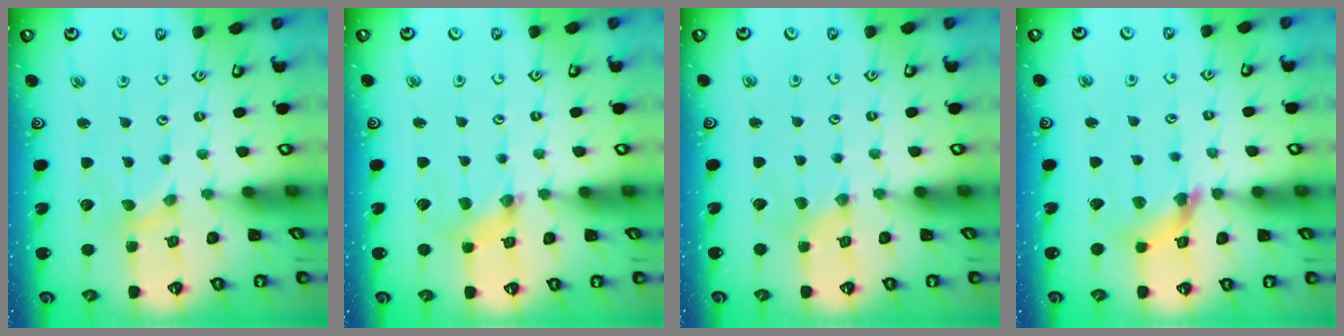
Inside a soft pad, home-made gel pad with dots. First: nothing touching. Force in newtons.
{"total": 2.4, "press": 2.3, "slide": 0.4}
{"total": 0.0}
{"total": 8.2, "press": 8.1, "slide": 0.6}